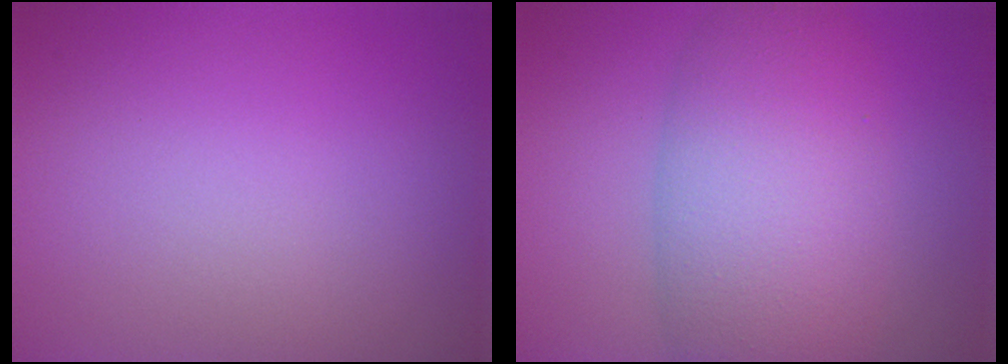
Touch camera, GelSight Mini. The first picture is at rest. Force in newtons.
{"total": 8.9, "press": 8.9, "slide": 0.4}